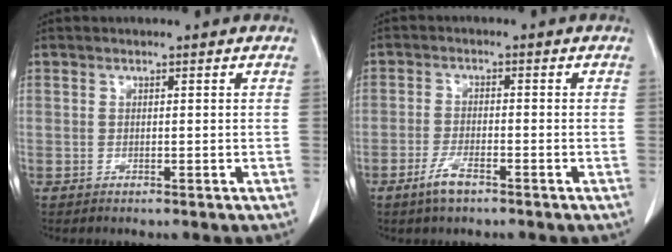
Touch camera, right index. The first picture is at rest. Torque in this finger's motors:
{"motor_torque": [0.38, -0.32, 0.02, 0.07]}